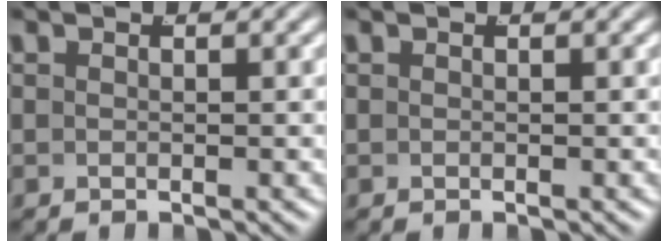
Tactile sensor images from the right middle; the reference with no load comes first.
{"total": 0.0}